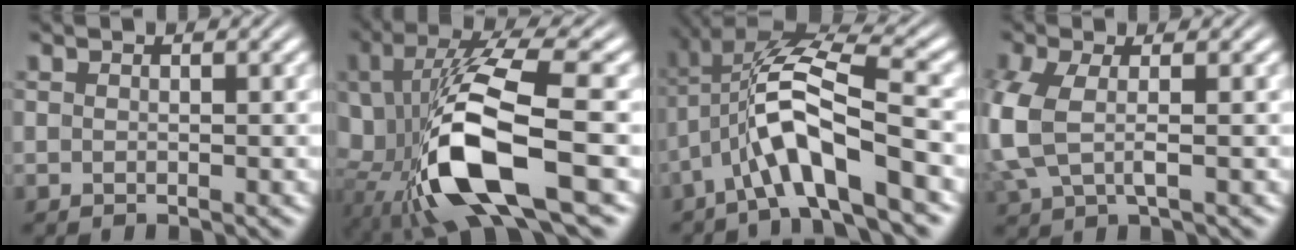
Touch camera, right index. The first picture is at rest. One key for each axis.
{"total": 12.5, "fx": -2.0, "fy": 5.6, "fz": 11.0, "tx": -0.221, "ty": -0.015, "tz": -0.014}
{"total": 7.6, "fx": -0.3, "fy": 3.9, "fz": 6.5, "tx": -0.129, "ty": -0.005, "tz": -0.004}
{"total": 5.7, "fx": -0.4, "fy": 4.1, "fz": 4.0, "tx": -0.120, "ty": -0.017, "tz": 0.000}